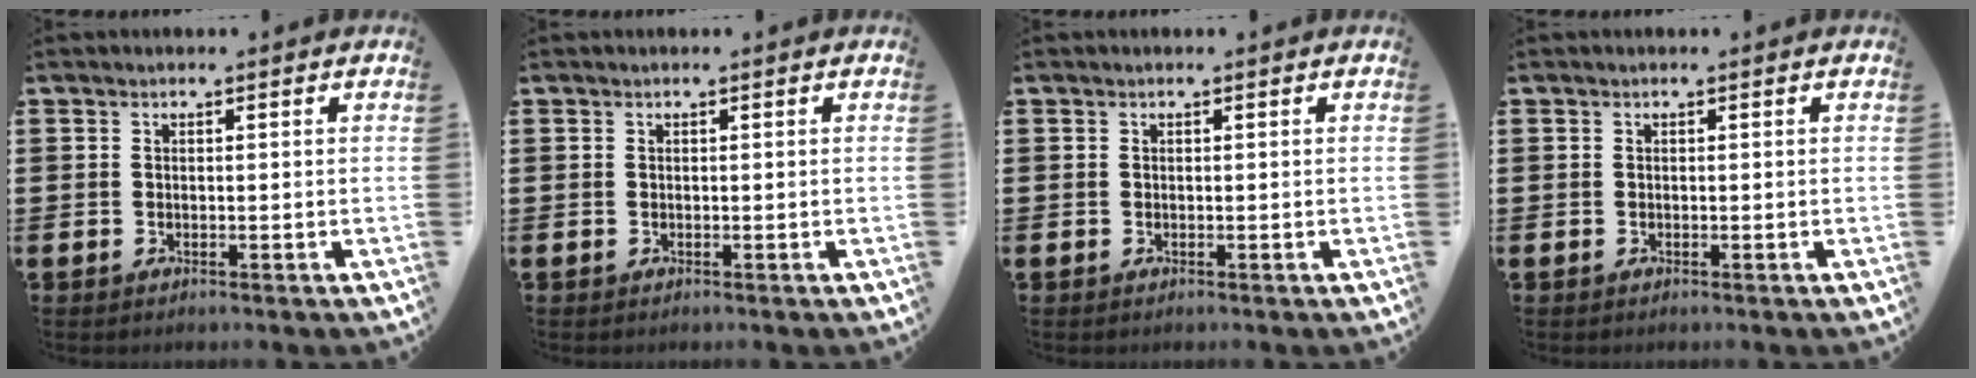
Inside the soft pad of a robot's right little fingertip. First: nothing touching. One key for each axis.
{"total": 0.0}
{"total": 0.0}
{"total": 0.0}